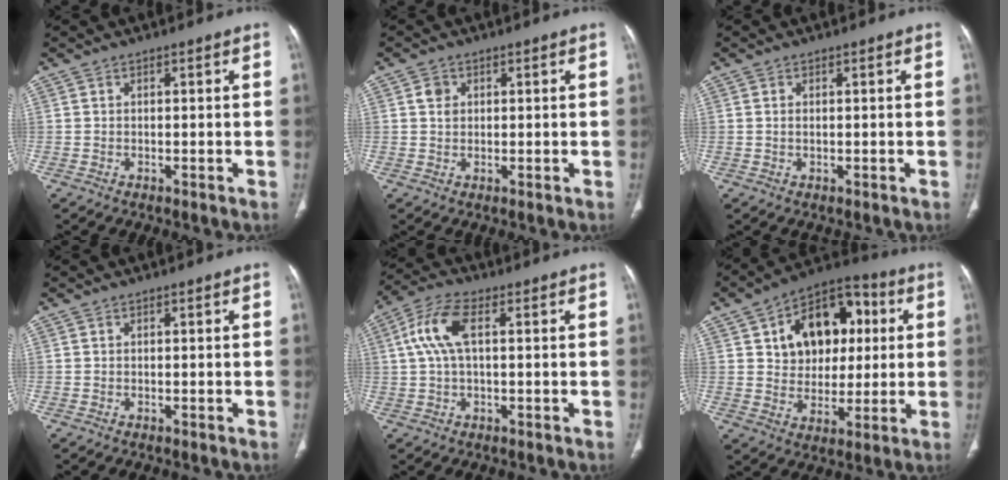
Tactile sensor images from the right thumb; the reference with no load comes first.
{"total": 2.3, "force": [0.7, 1.9, 1.1], "torque": [-0.011, -0.002, 0.012]}
{"total": 0.8, "force": [0.1, 0.4, 0.6], "torque": [-0.018, 0.003, 0.005]}
{"total": 0.0}
{"total": 8.2, "force": [1.6, 3.6, 7.1], "torque": [-0.170, 0.026, 0.028]}
{"total": 17.1, "force": [4.4, 12.1, 11.2], "torque": [-0.119, 0.012, 0.069]}